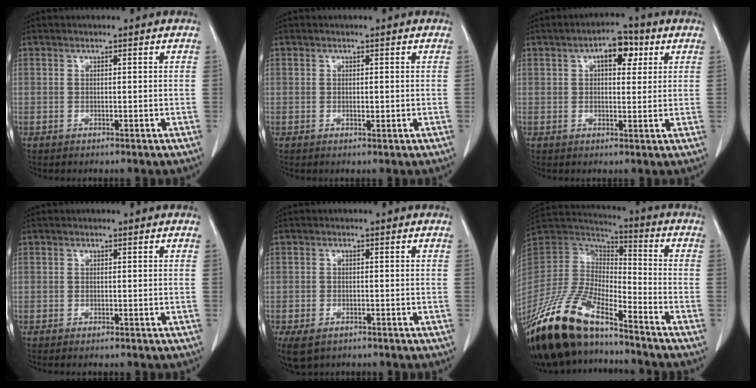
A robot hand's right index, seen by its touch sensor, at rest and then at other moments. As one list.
[{"total": 0.8, "force": [0.0, 0.3, 0.7], "torque": [-0.013, -0.001, 0.000]}, {"total": 5.7, "force": [2.3, 2.6, 4.6], "torque": [-0.069, 0.017, 0.029]}, {"total": 0.6, "force": [-0.5, 0.0, 0.3], "torque": [-0.011, -0.002, -0.008]}, {"total": 4.9, "force": [-3.1, 2.8, 2.5], "torque": [-0.044, -0.008, -0.045]}, {"total": 20.1, "force": [-15.2, 5.8, 11.8], "torque": [-0.259, -0.018, -0.289]}]